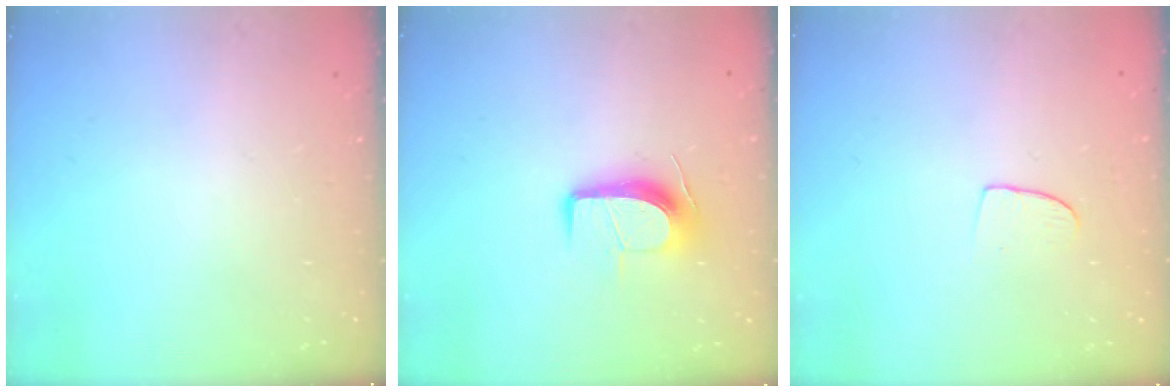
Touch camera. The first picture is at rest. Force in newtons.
{"total": 9.9, "press": 9.9, "slide": 0.6}
{"total": 6.3, "press": 6.3, "slide": 0.5}